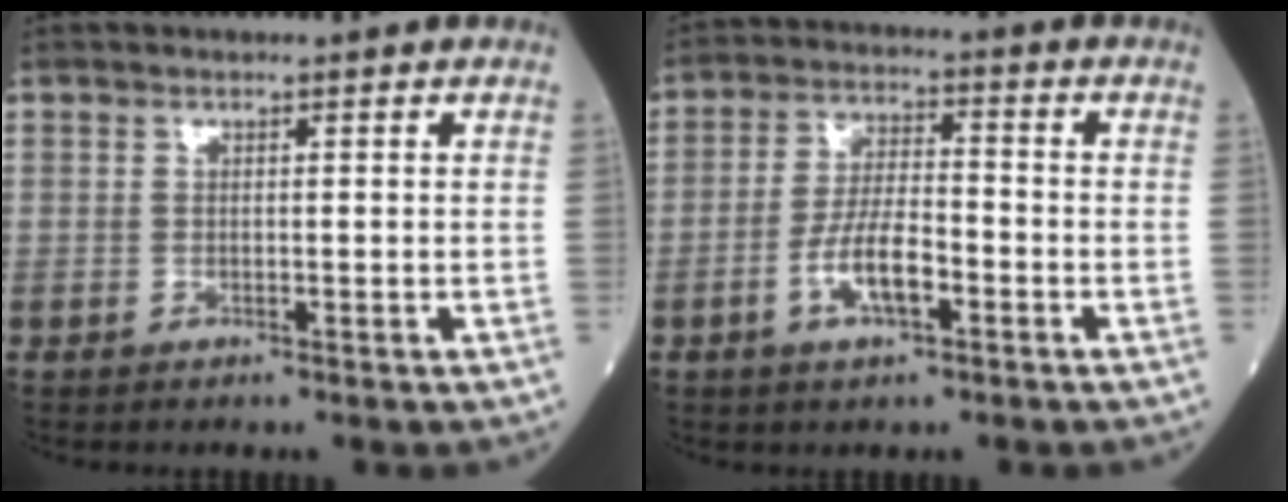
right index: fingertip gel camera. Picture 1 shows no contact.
{"total": 7.2, "force": [-2.8, 2.3, 6.2], "torque": [-0.122, 0.005, -0.051]}